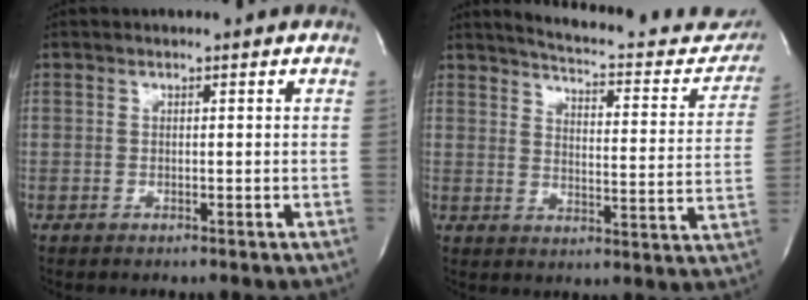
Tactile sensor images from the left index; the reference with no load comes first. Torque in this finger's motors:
{"motor_torque": [1.10, -1.04, 0.07, 0.01]}